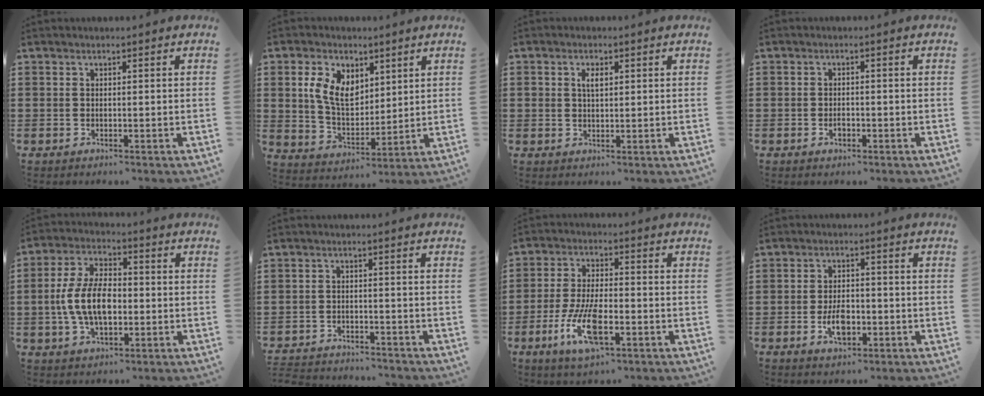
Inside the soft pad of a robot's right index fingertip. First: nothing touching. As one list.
[{"total": 7.5, "force": [3.0, 4.7, 5.1], "torque": [-0.115, 0.014, 0.056]}, {"total": 2.2, "force": [0.8, 1.2, 1.7], "torque": [-0.036, 0.007, 0.013]}, {"total": 1.5, "force": [-0.7, 0.8, 1.1], "torque": [-0.022, -0.002, -0.013]}, {"total": 9.0, "force": [-0.9, 4.7, 7.6], "torque": [-0.175, 0.001, -0.024]}, {"total": 2.9, "force": [-2.9, 0.0, -0.2], "torque": [-0.005, -0.004, -0.062]}, {"total": 10.0, "force": [-4.0, 3.5, 8.5], "torque": [-0.187, -0.010, -0.074]}, {"total": 5.1, "force": [-1.6, 2.7, 4.0], "torque": [-0.076, -0.002, -0.032]}]